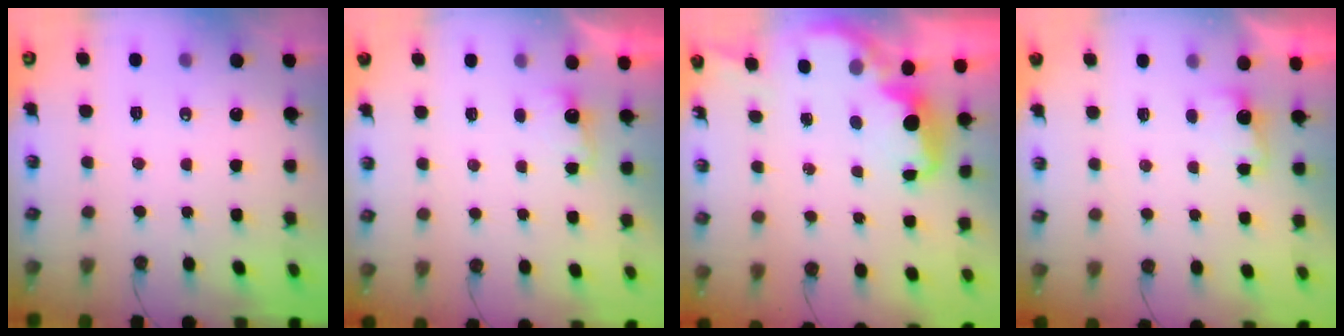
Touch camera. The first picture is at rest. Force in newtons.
{"total": 2.4, "press": 2.3, "slide": 0.8}
{"total": 3.1, "press": 3.0, "slide": 0.7}
{"total": 2.6, "press": 2.4, "slide": 1.0}